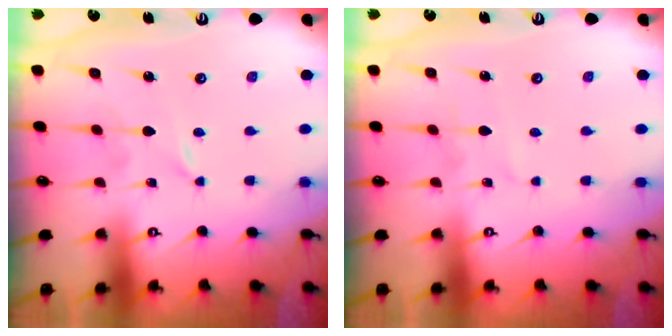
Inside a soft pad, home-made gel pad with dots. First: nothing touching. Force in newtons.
{"total": 3.9, "press": 3.9, "slide": 0.3}